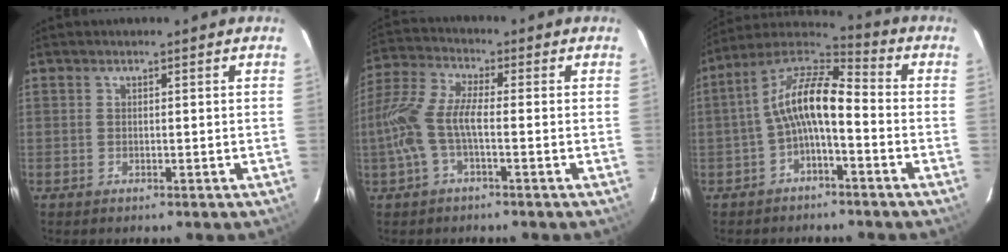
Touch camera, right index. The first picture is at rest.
{"total": 9.5, "force": [-2.1, 2.7, 8.8], "torque": [-0.204, 0.007, -0.044]}
{"total": 10.7, "force": [-2.5, 3.7, 9.7], "torque": [-0.198, 0.022, -0.052]}